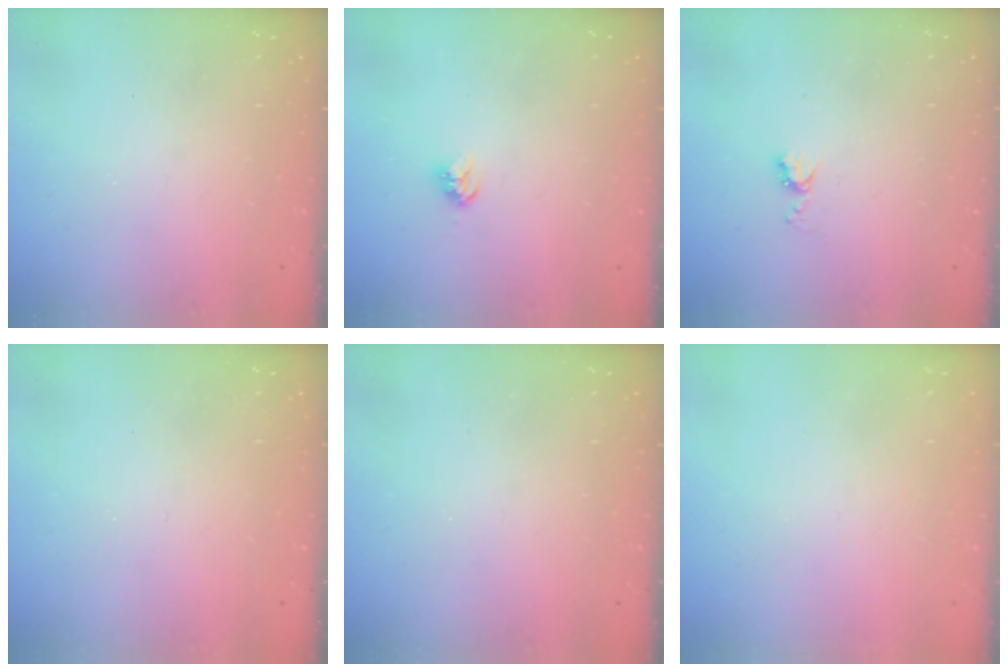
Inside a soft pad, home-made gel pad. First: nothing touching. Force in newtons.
{"total": 3.9, "press": 3.8, "slide": 0.5}
{"total": 5.1, "press": 5.1, "slide": 0.5}
{"total": 0.0}
{"total": 0.0}
{"total": 0.0}